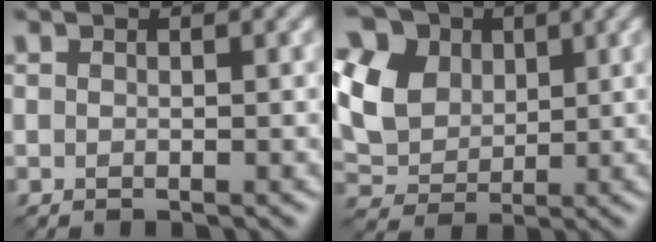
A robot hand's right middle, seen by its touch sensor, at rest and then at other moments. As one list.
[{"total": 9.2, "force": [3.1, 7.1, 5.0], "torque": [-0.140, 0.034, 0.053]}]